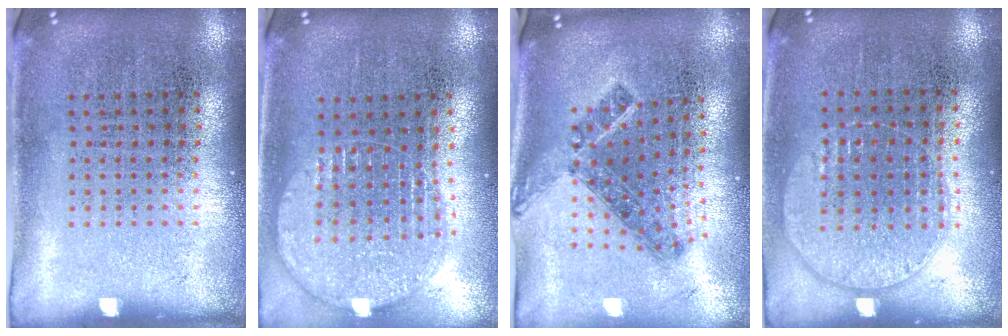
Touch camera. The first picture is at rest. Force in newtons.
{"total": 1.5, "press": 1.4, "slide": 0.6}
{"total": 1.2, "press": 1.0, "slide": 0.8}
{"total": 1.0, "press": 0.9, "slide": 0.4}